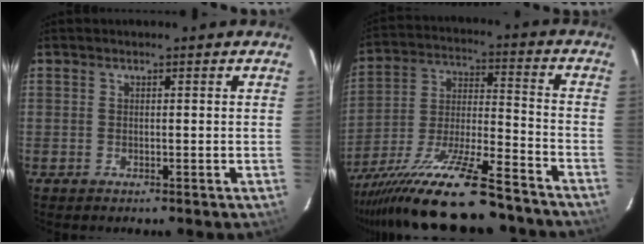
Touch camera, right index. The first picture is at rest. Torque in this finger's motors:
{"motor_torque": [1.58, -0.55, 1.05, 0.21]}